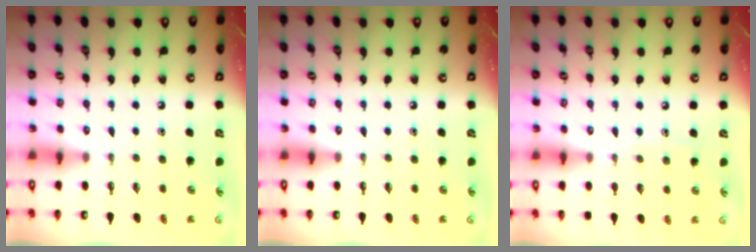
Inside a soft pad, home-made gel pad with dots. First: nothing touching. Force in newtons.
{"total": 0.0}
{"total": 5.5, "press": 5.4, "slide": 0.6}